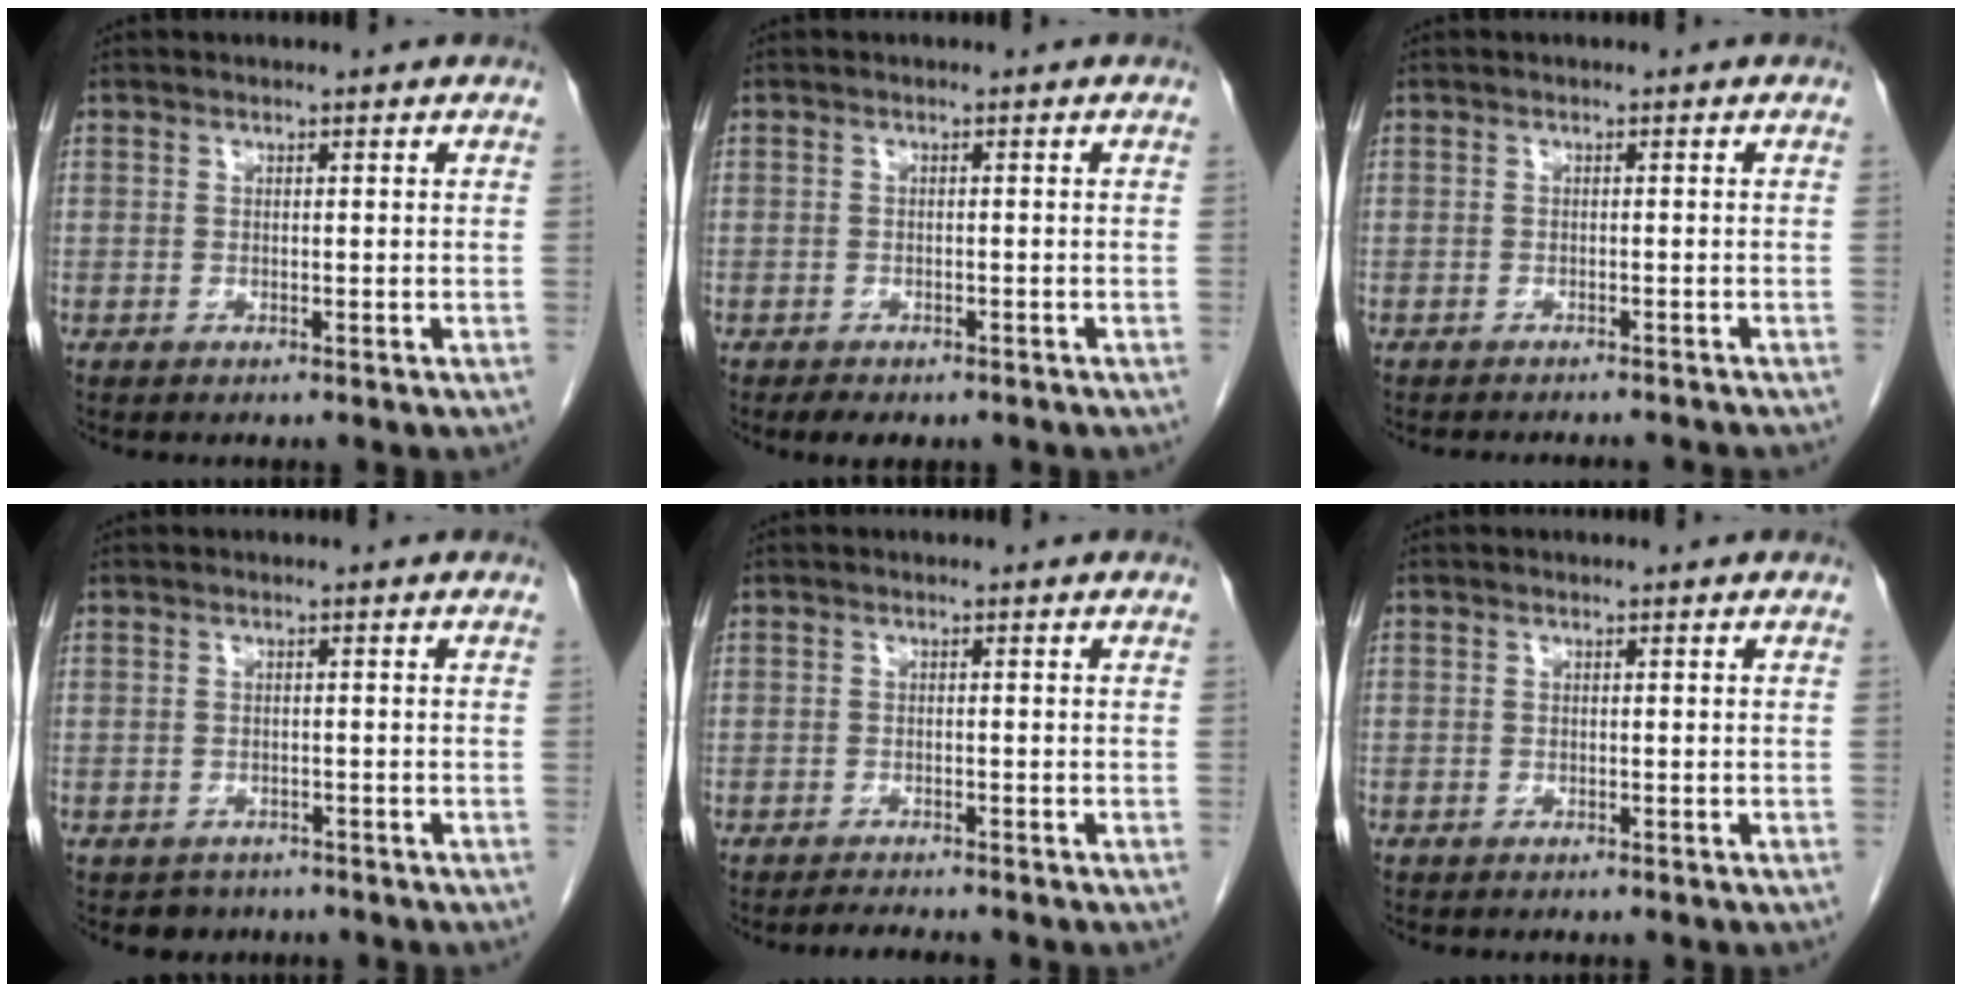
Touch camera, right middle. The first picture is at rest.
{"total": 3.7, "force": [-2.9, 1.5, 1.8], "torque": [-0.028, -0.007, -0.035]}
{"total": 7.9, "force": [-7.4, 0.7, 2.6], "torque": [-0.026, -0.011, -0.081]}
{"total": 2.5, "force": [-2.0, 1.5, 0.0], "torque": [-0.013, 0.001, -0.031]}
{"total": 2.5, "force": [-2.3, -0.2, 0.8], "torque": [-0.017, -0.010, -0.035]}
{"total": 0.0}